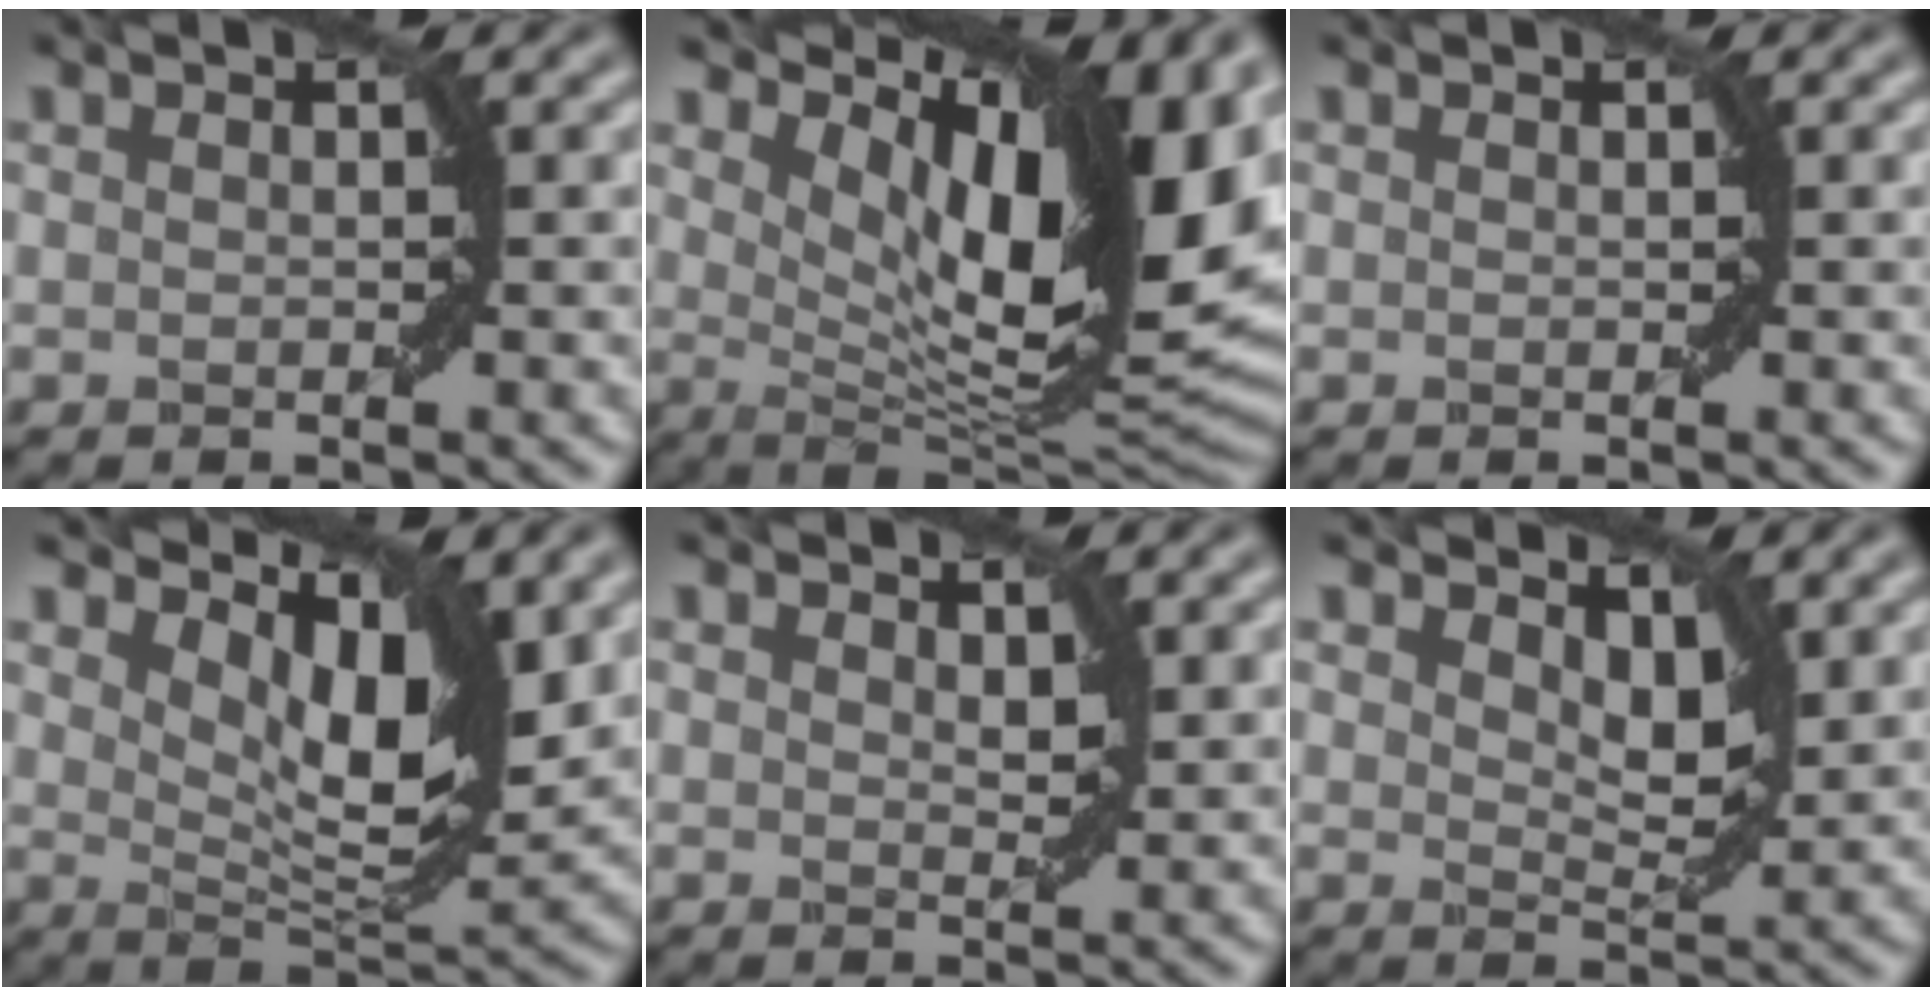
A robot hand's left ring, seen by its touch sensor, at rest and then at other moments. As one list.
[{"total": 15.4, "force": [6.1, 5.9, 12.8], "torque": [-0.180, 0.000, 0.109]}, {"total": 0.0}, {"total": 7.5, "force": [3.6, 3.0, 5.8], "torque": [-0.094, -0.013, 0.060]}, {"total": 1.3, "force": [0.9, 0.6, 0.7], "torque": [-0.010, -0.003, 0.018]}, {"total": 2.9, "force": [1.8, 1.3, 1.8], "torque": [-0.035, -0.007, 0.027]}]